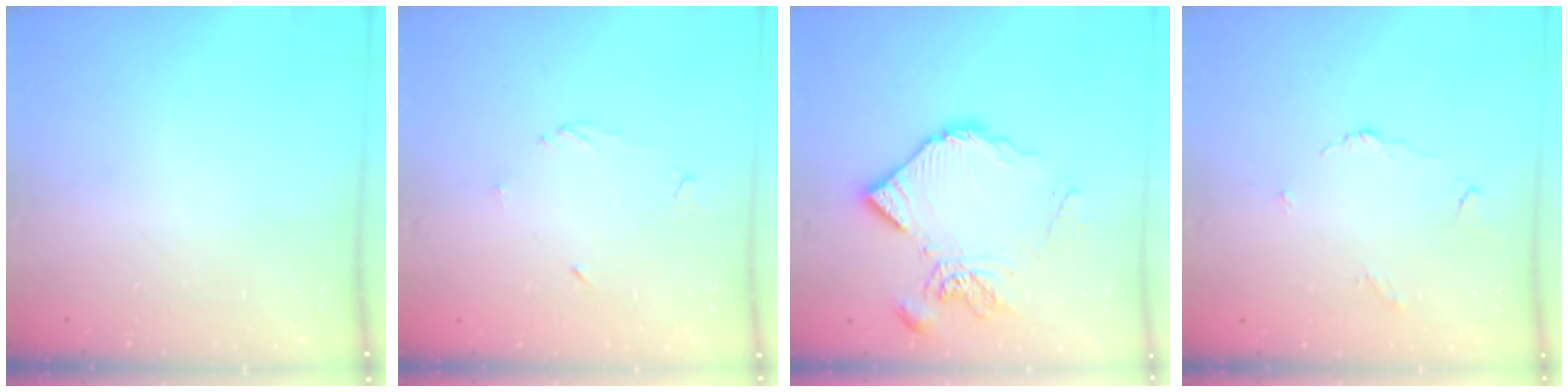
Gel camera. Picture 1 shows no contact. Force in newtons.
{"total": 4.0, "press": 4.0, "slide": 0.5}
{"total": 12.0, "press": 11.9, "slide": 1.3}
{"total": 3.7, "press": 3.7, "slide": 0.5}